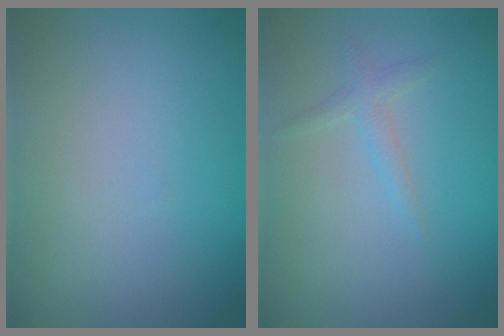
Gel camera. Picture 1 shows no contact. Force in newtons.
{"total": 1.1, "press": 1.1, "slide": 0.1}